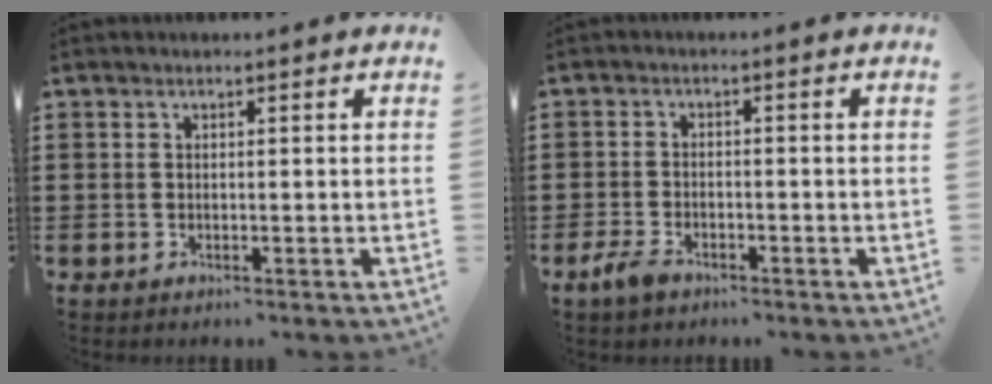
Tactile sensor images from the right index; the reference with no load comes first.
{"total": 2.7, "force": [-1.9, 1.1, 1.6], "torque": [-0.045, -0.004, -0.040]}